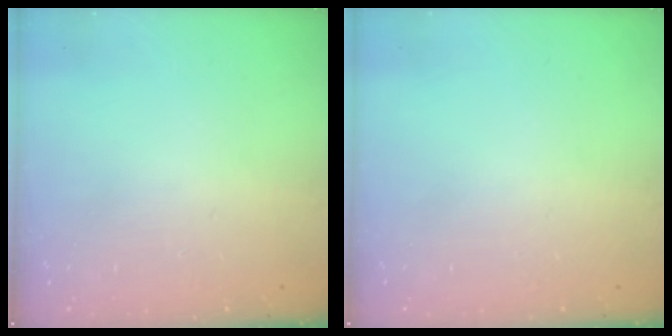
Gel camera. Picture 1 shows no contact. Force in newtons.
{"total": 0.0}